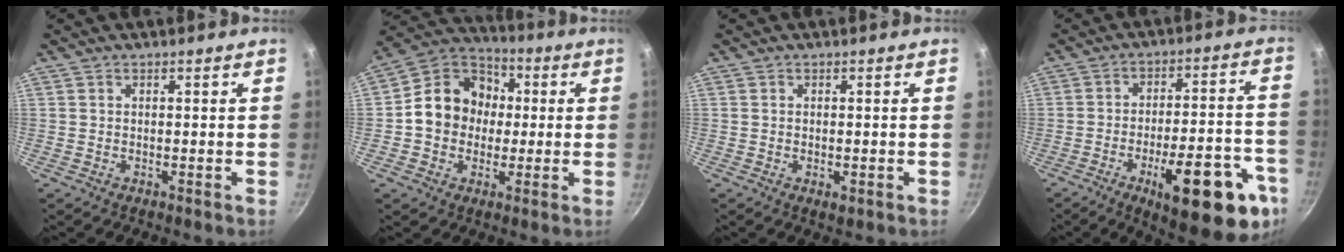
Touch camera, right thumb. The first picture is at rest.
{"total": 13.9, "force": [0.4, 12.0, 7.0], "torque": [-0.074, 0.029, -0.013]}
{"total": 1.6, "force": [-0.4, 0.9, 1.3], "torque": [-0.021, -0.005, -0.005]}
{"total": 22.6, "force": [-10.6, 7.9, 18.4], "torque": [-0.194, 0.039, -0.138]}